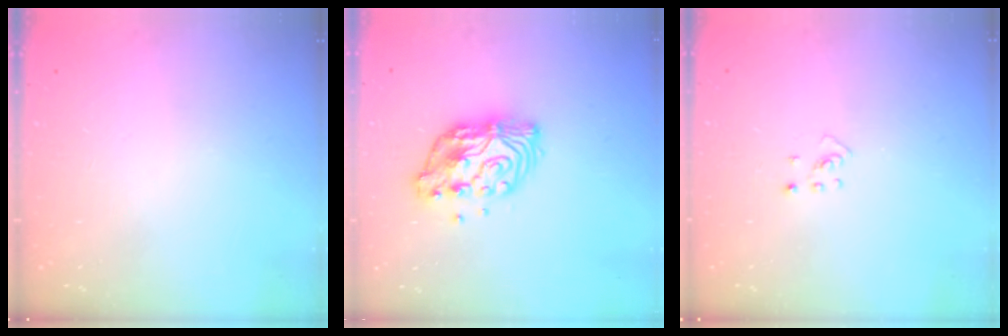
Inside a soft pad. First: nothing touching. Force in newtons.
{"total": 11.0, "press": 10.9, "slide": 0.9}
{"total": 2.7, "press": 2.6, "slide": 0.6}